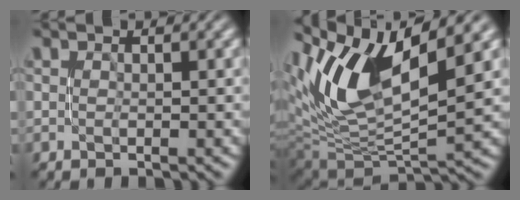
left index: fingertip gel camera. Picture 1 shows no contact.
{"total": 9.9, "force": [5.4, 3.7, 7.4], "torque": [-0.140, 0.003, 0.108]}